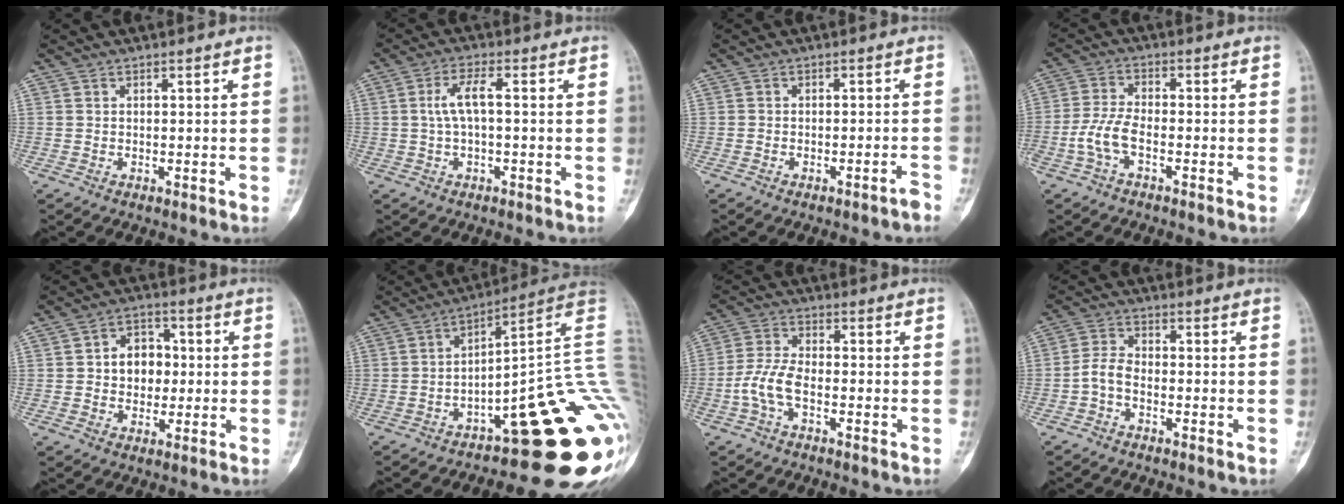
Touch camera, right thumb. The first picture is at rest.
{"total": 5.0, "force": [0.2, 1.8, 4.7], "torque": [-0.103, 0.017, 0.001]}
{"total": 1.7, "force": [-1.5, 0.2, 0.9], "torque": [-0.010, 0.018, -0.021]}
{"total": 5.9, "force": [-2.4, 2.8, 4.6], "torque": [-0.103, 0.017, -0.054]}
{"total": 8.0, "force": [0.4, 6.3, 4.9], "torque": [-0.032, 0.014, 0.001]}
{"total": 26.5, "force": [-8.2, 7.6, 24.0], "torque": [-0.203, 0.077, -0.104]}
{"total": 6.4, "force": [-2.3, 3.2, 5.0], "torque": [-0.109, 0.019, -0.056]}
{"total": 4.1, "force": [-1.8, 2.5, 2.8], "torque": [-0.048, 0.015, -0.046]}